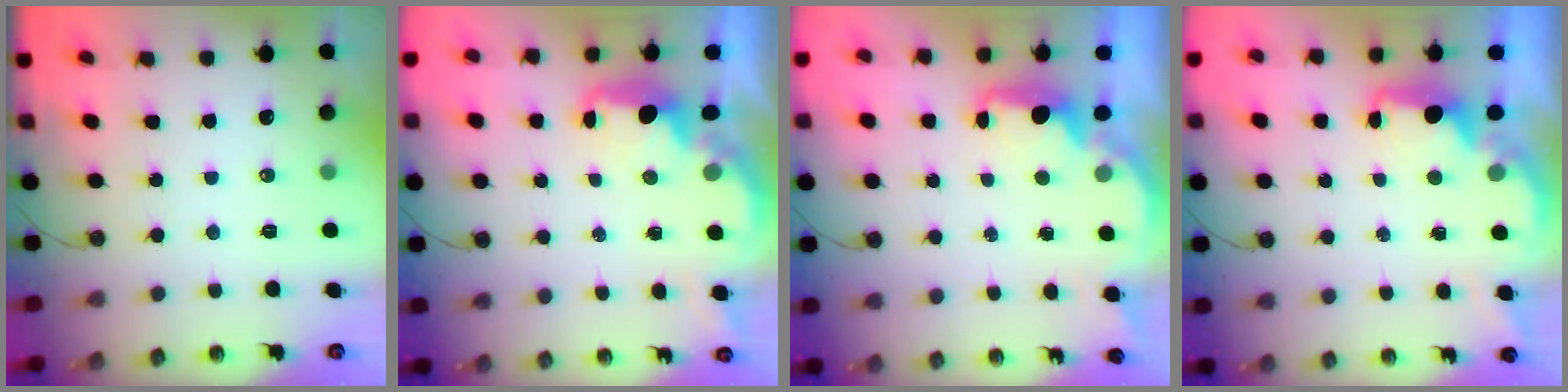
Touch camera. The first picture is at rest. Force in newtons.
{"total": 3.0, "press": 2.9, "slide": 0.6}
{"total": 2.2, "press": 2.1, "slide": 0.8}
{"total": 2.0, "press": 1.8, "slide": 0.7}